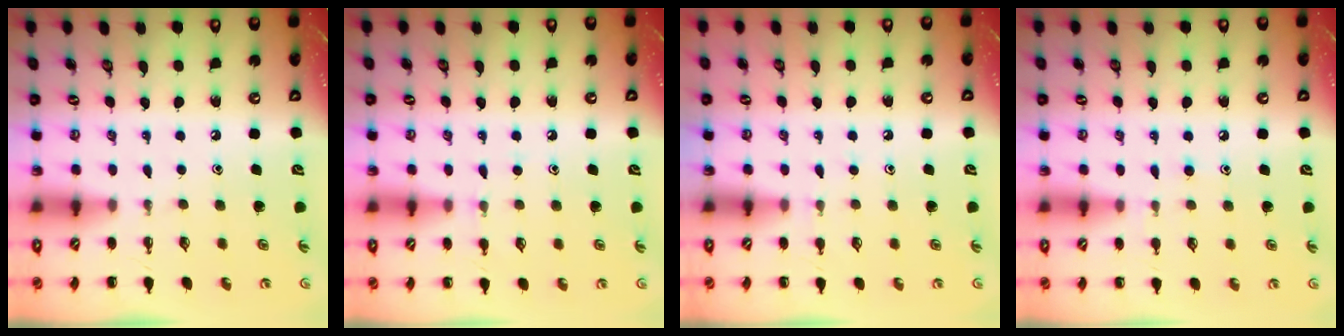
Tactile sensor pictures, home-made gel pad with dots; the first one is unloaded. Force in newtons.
{"total": 6.9, "press": 6.6, "slide": 2.0}
{"total": 4.5, "press": 4.3, "slide": 1.3}
{"total": 7.6, "press": 7.4, "slide": 1.8}